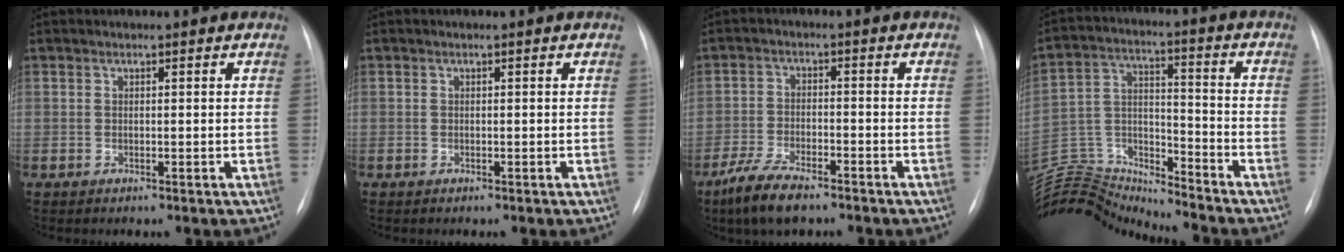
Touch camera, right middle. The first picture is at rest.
{"total": 0.0}
{"total": 7.2, "force": [-5.4, 1.7, 4.5], "torque": [-0.103, -0.016, -0.098]}
{"total": 17.8, "force": [-17.6, 1.6, 2.0], "torque": [-0.059, 0.043, -0.308]}